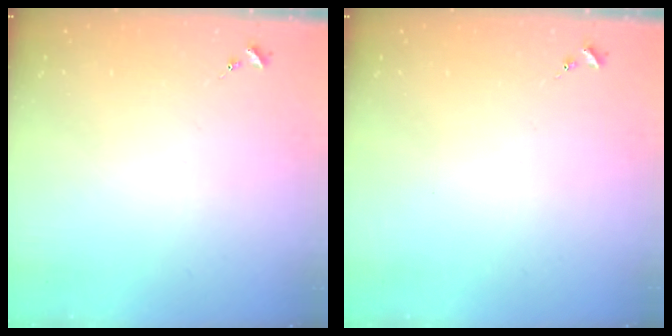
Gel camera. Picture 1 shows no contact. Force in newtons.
{"total": 0.0}